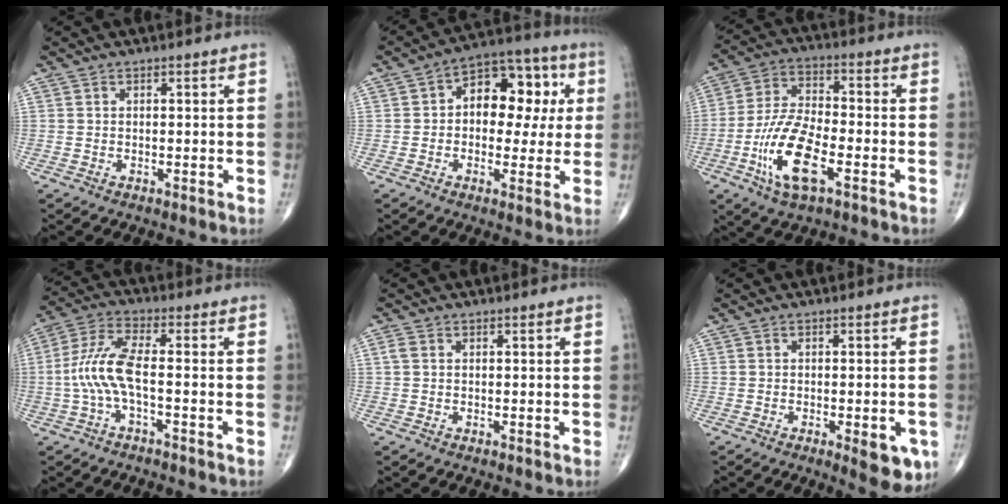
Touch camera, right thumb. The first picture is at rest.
{"total": 13.8, "force": [2.0, 8.9, 10.3], "torque": [-0.094, 0.032, 0.017]}
{"total": 13.9, "force": [-5.1, 5.5, 11.7], "torque": [-0.232, 0.020, -0.096]}
{"total": 8.4, "force": [-1.5, 2.4, 8.0], "torque": [-0.193, 0.030, -0.035]}
{"total": 1.2, "force": [0.2, 0.9, 0.8], "torque": [-0.020, 0.004, 0.004]}
{"total": 7.1, "force": [-2.7, 2.5, 6.1], "torque": [-0.058, -0.005, -0.028]}